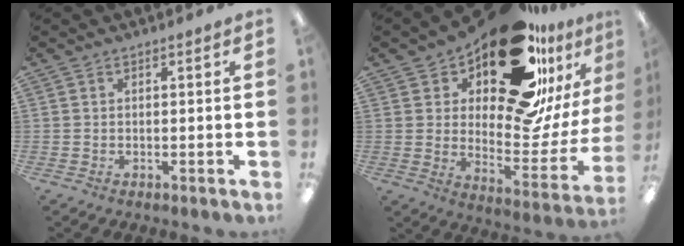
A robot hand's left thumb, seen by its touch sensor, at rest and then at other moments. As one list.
[{"total": 24.4, "force": [18.0, 9.5, 13.5], "torque": [-0.161, -0.136, 0.301]}]